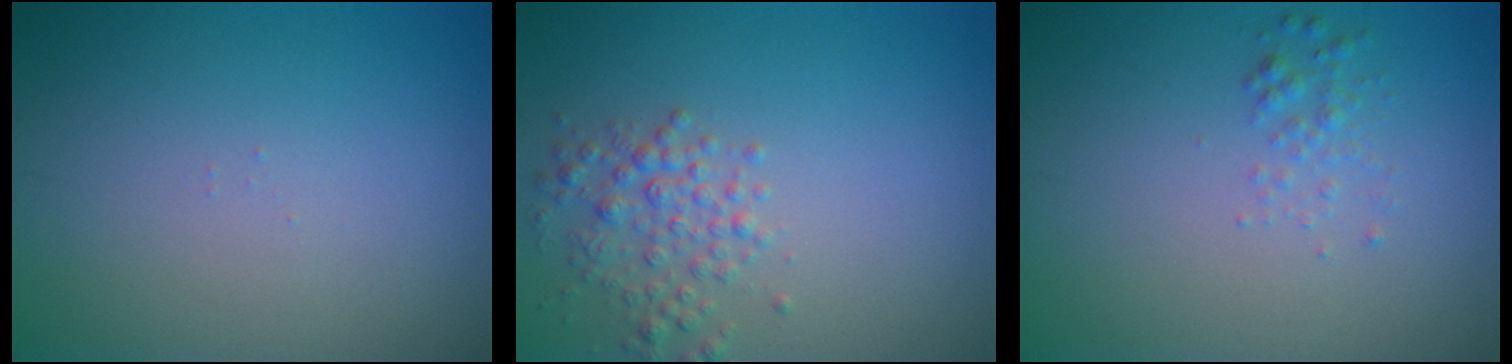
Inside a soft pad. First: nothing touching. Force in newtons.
{"total": 2.5, "press": 2.5, "slide": 0.1}
{"total": 1.1, "press": 1.1, "slide": 0.0}